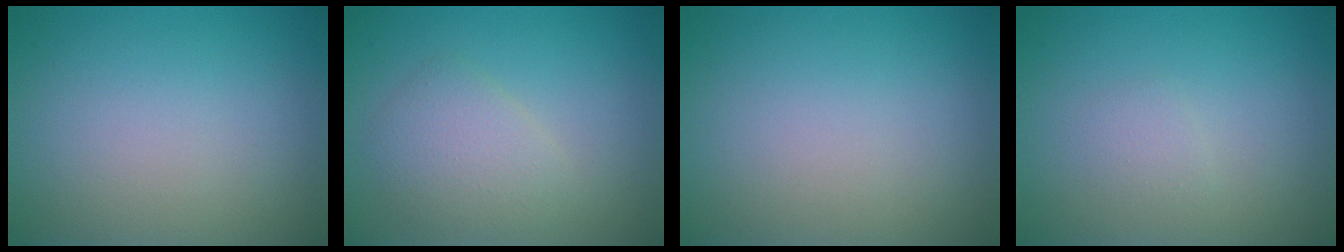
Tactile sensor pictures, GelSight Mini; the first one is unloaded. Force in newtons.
{"total": 2.8, "press": 2.8, "slide": 0.2}
{"total": 0.0}
{"total": 0.9, "press": 0.9, "slide": 0.1}